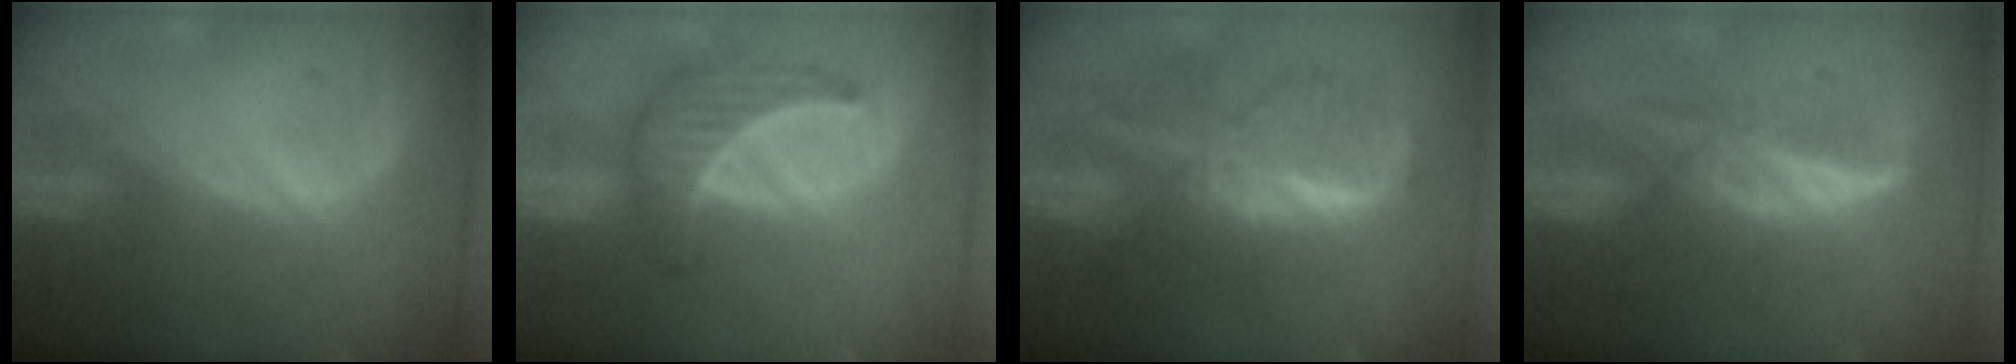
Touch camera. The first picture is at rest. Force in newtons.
{"total": 6.8, "press": 6.2, "slide": 2.9}
{"total": 9.5, "press": 9.5, "slide": 0.7}
{"total": 5.8, "press": 5.3, "slide": 2.5}